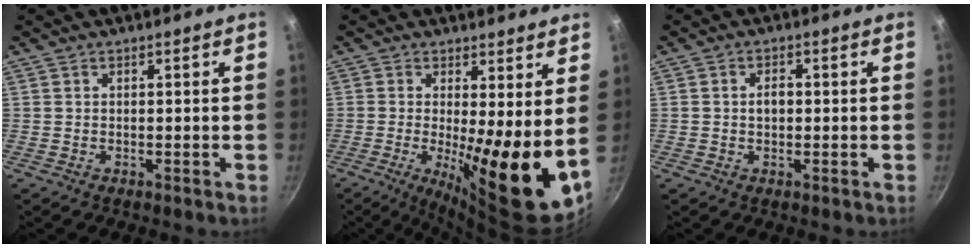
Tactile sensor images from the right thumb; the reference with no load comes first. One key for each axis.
{"total": 14.5, "fx": -0.4, "fy": 3.1, "fz": 14.2, "tx": -0.198, "ty": -0.020, "tz": -0.005}
{"total": 2.4, "fx": 0.0, "fy": 1.7, "fz": 1.8, "tx": -0.019, "ty": 0.007, "tz": -0.002}